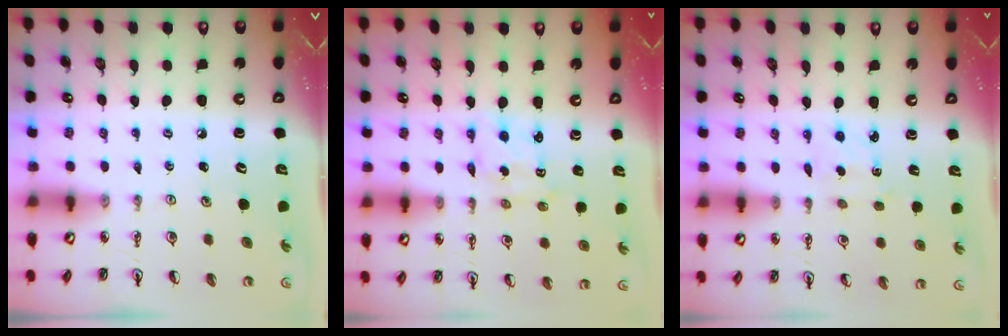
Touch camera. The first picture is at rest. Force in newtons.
{"total": 2.3, "press": 2.3, "slide": 0.1}
{"total": 2.1, "press": 2.0, "slide": 0.6}